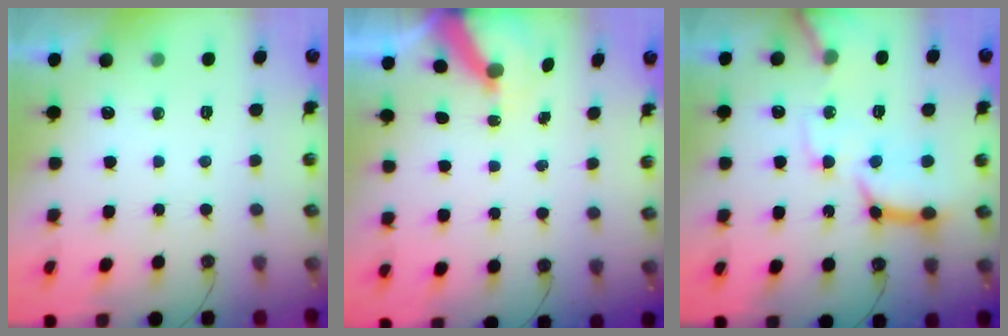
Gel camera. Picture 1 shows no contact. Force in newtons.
{"total": 6.1, "press": 6.1, "slide": 0.7}
{"total": 16.3, "press": 16.2, "slide": 1.8}